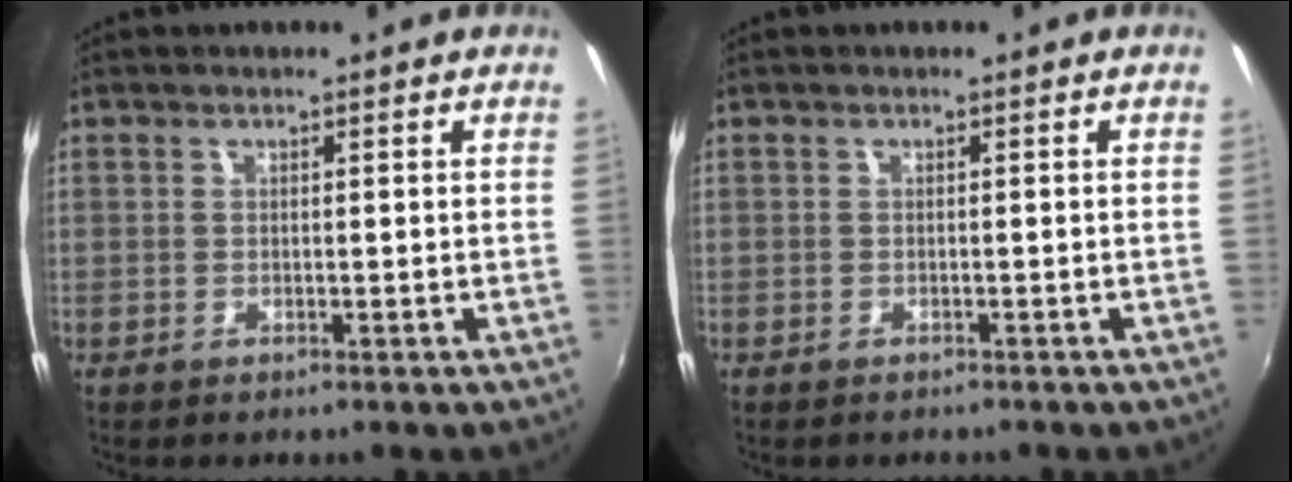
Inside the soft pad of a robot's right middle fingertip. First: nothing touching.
{"total": 0.6, "force": [-0.5, 0.2, 0.2], "torque": [-0.005, -0.003, -0.006]}